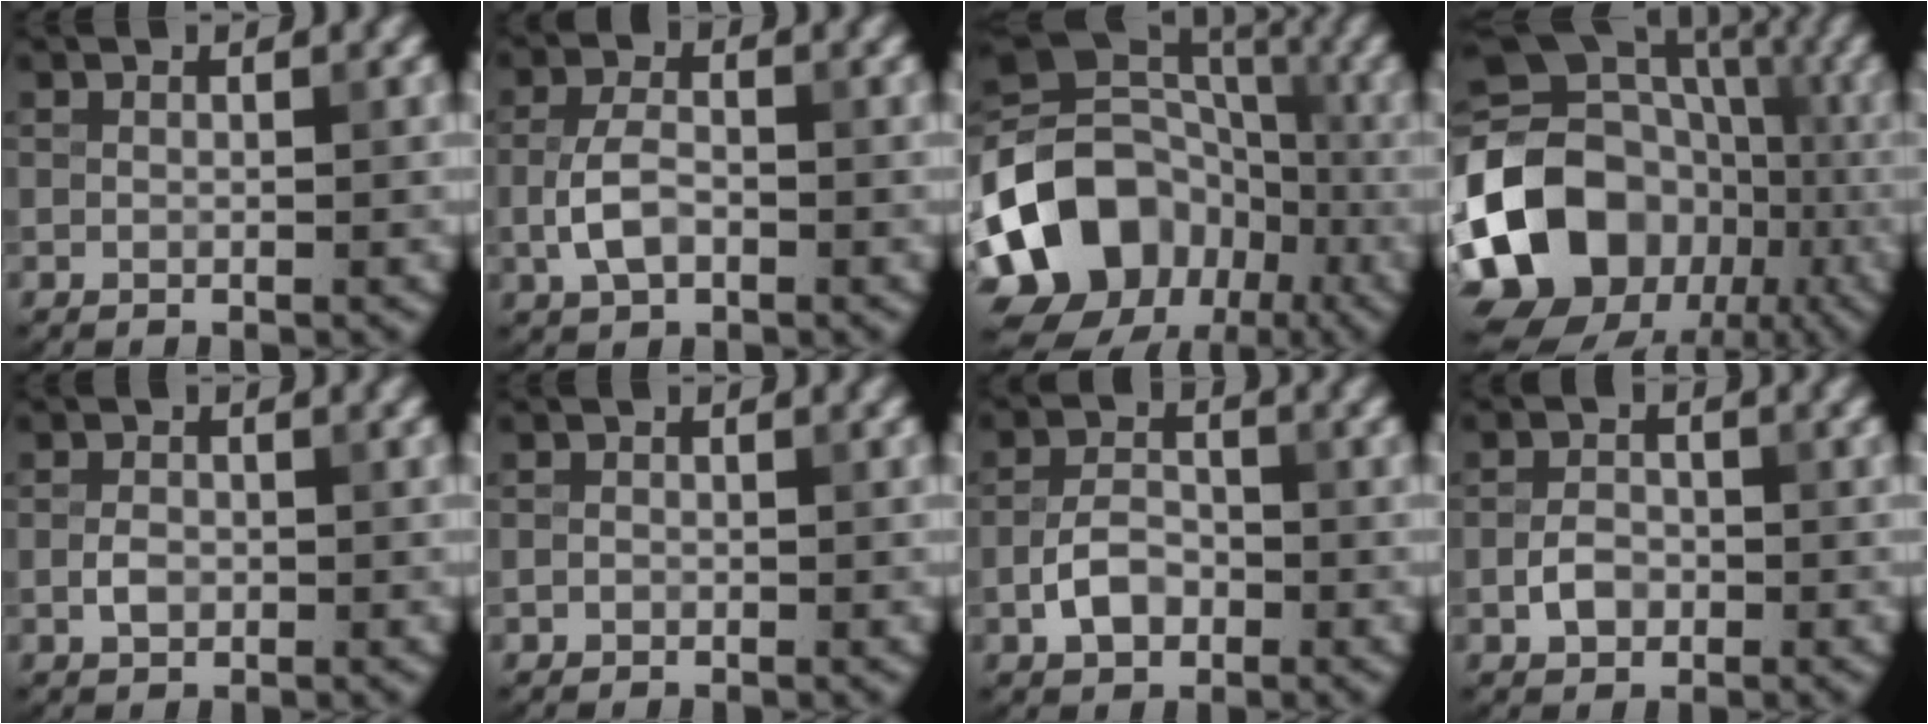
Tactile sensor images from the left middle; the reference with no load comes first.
{"total": 3.3, "force": [-0.9, 1.9, 2.5], "torque": [-0.053, 0.002, -0.022]}
{"total": 13.5, "force": [-5.6, 10.6, 6.2], "torque": [-0.131, 0.012, -0.104]}
{"total": 16.7, "force": [-5.0, 13.3, 8.7], "torque": [-0.179, 0.007, -0.096]}
{"total": 1.6, "force": [-0.4, 1.1, 1.1], "torque": [-0.020, 0.002, -0.011]}
{"total": 0.6, "force": [-0.3, 0.5, 0.1], "torque": [0.002, -0.003, -0.006]}
{"total": 3.3, "force": [-1.3, 2.1, 2.1], "torque": [-0.036, 0.006, -0.029]}
{"total": 2.2, "force": [-0.8, 1.6, 1.3], "torque": [-0.022, 0.003, -0.020]}